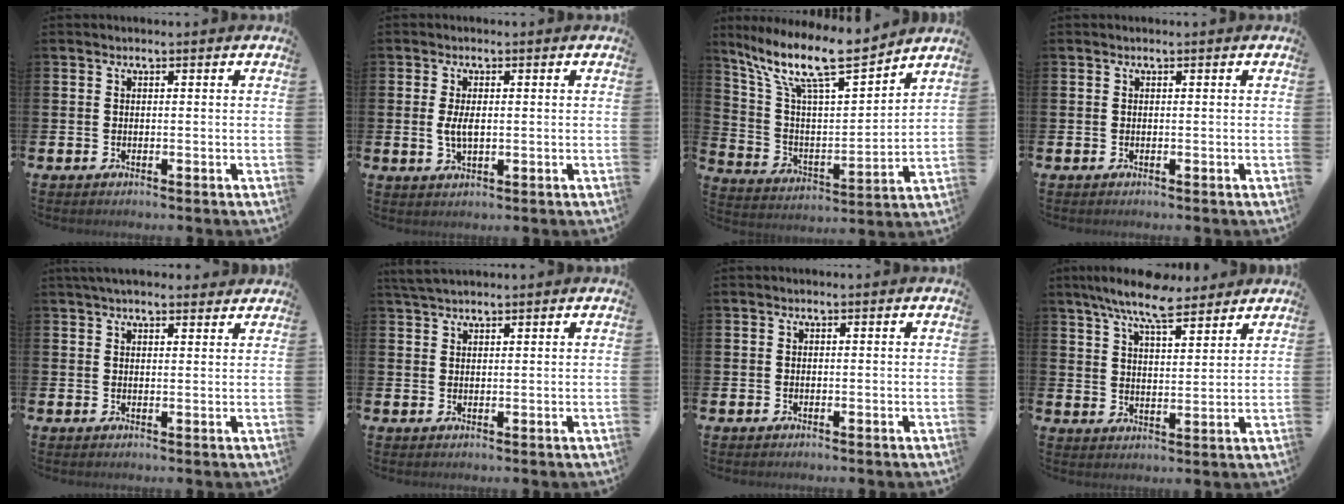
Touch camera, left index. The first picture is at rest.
{"total": 2.9, "force": [0.2, 1.3, 2.6], "torque": [-0.043, 0.001, -0.001]}
{"total": 12.4, "force": [10.2, 2.6, 6.6], "torque": [-0.153, -0.069, 0.173]}
{"total": 0.0}
{"total": 3.1, "force": [2.9, 0.6, 0.9], "torque": [-0.020, -0.009, 0.052]}
{"total": 2.7, "force": [2.5, 0.6, 0.9], "torque": [-0.019, -0.003, 0.046]}
{"total": 0.0}
{"total": 8.9, "force": [7.8, 1.9, 3.7], "torque": [-0.084, -0.031, 0.141]}